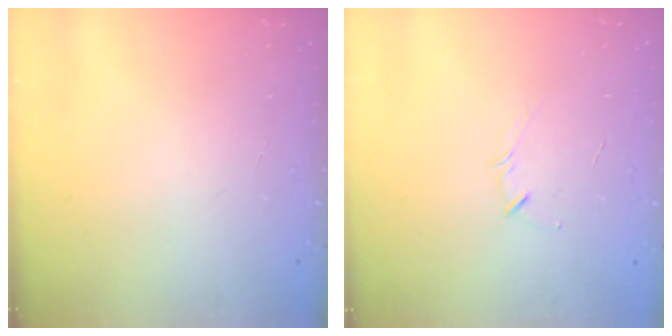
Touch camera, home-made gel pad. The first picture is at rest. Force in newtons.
{"total": 2.4, "press": 2.3, "slide": 0.5}